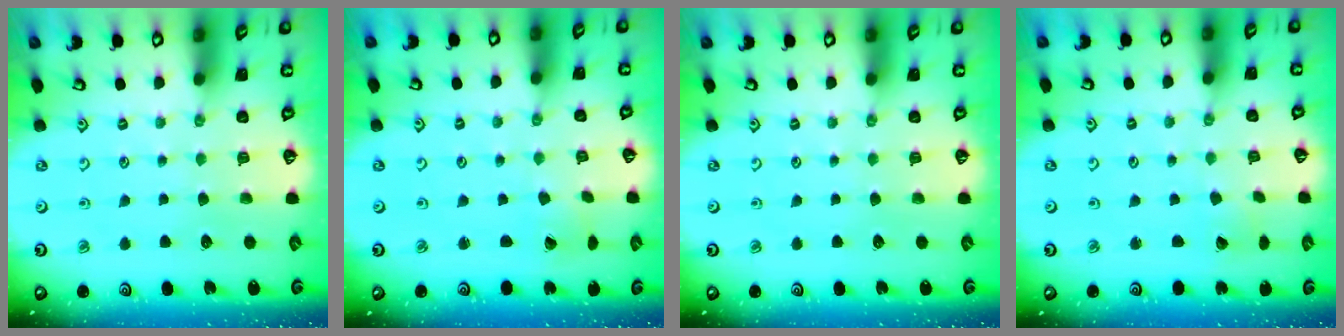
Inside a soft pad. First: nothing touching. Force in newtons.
{"total": 0.9, "press": 0.9, "slide": 0.1}
{"total": 0.0}
{"total": 2.1, "press": 2.1, "slide": 0.3}